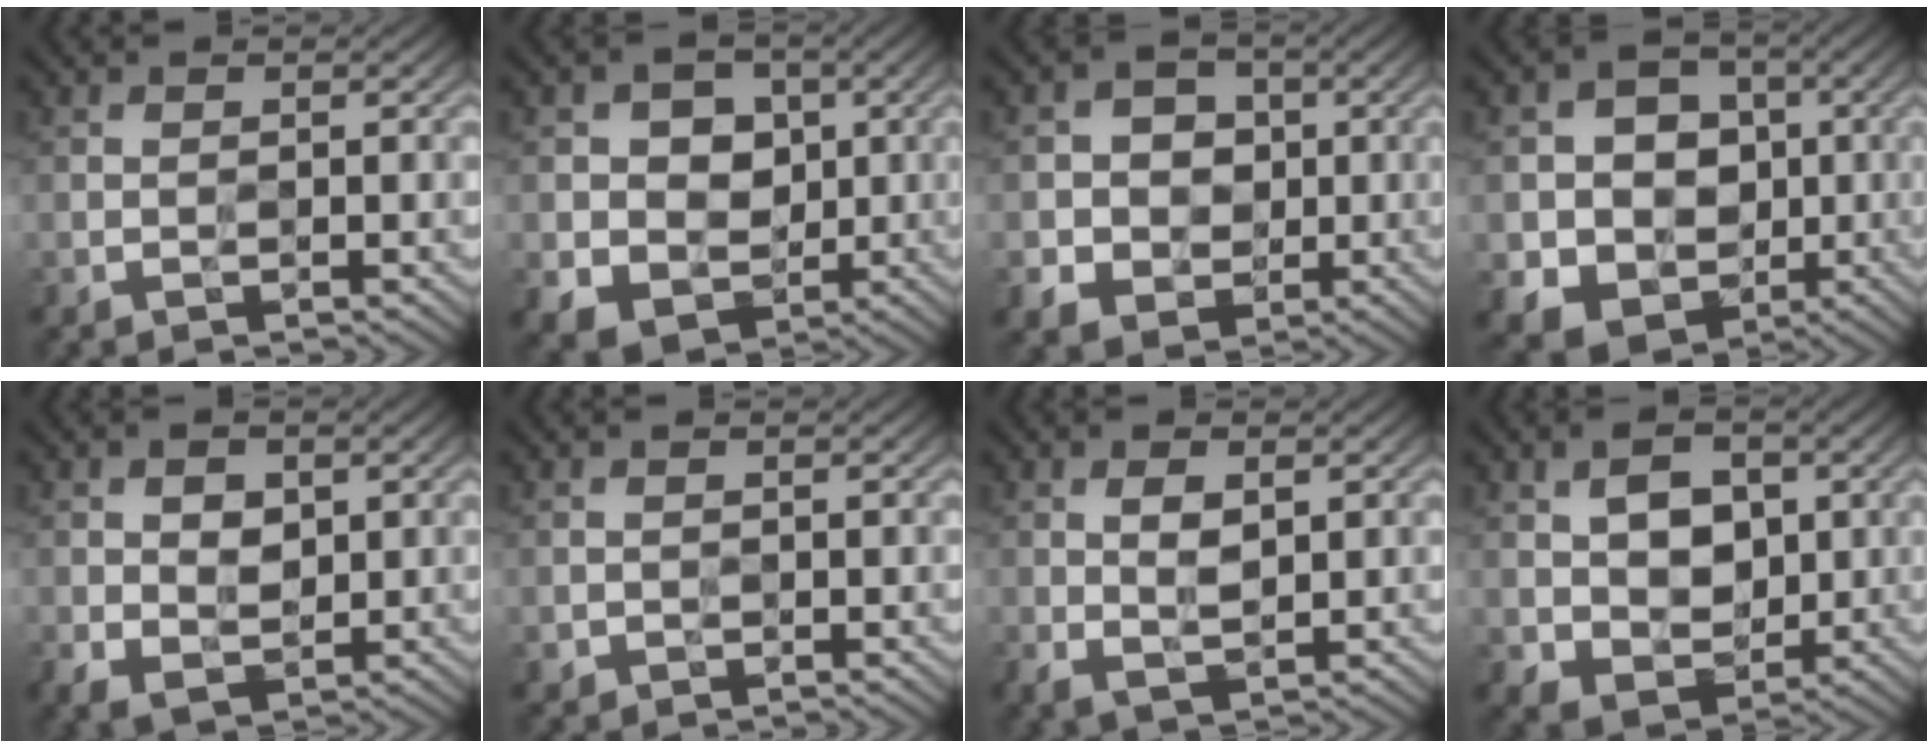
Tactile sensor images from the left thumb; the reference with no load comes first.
{"total": 7.8, "force": [-0.1, 6.8, 3.9], "torque": [-0.077, -0.004, -0.011]}
{"total": 6.3, "force": [-0.2, 5.9, 2.3], "torque": [-0.058, 0.006, -0.017]}
{"total": 10.3, "force": [-1.1, 9.2, 4.6], "torque": [-0.099, -0.013, -0.039]}
{"total": 4.5, "force": [0.4, 3.3, 3.1], "torque": [-0.056, -0.005, 0.010]}
{"total": 0.7, "force": [-0.3, 0.7, 0.1], "torque": [-0.001, -0.006, -0.006]}
{"total": 3.5, "force": [0.9, 1.8, 2.9], "torque": [-0.062, -0.005, 0.022]}
{"total": 7.3, "force": [0.8, 5.3, 4.9], "torque": [-0.100, -0.003, 0.016]}